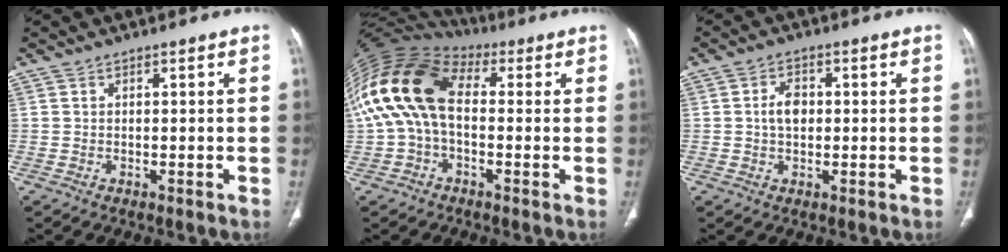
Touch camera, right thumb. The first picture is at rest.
{"total": 16.2, "force": [1.2, 9.9, 12.8], "torque": [-0.258, 0.044, 0.013]}
{"total": 4.1, "force": [0.2, 2.8, 3.0], "torque": [-0.049, 0.006, 0.000]}